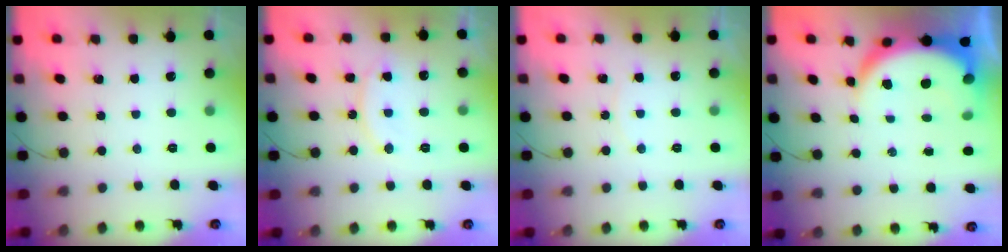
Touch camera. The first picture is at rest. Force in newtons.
{"total": 10.2, "press": 10.2, "slide": 0.6}
{"total": 2.2, "press": 2.1, "slide": 0.4}
{"total": 10.2, "press": 10.1, "slide": 1.1}